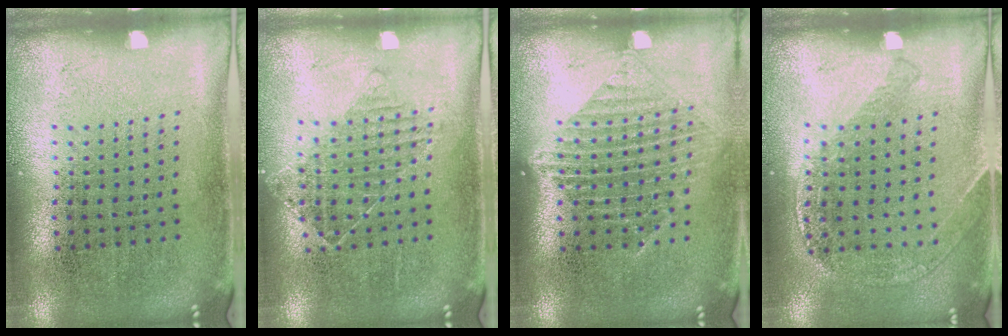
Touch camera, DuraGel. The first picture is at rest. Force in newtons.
{"total": 1.1, "press": 1.0, "slide": 0.4}
{"total": 1.4, "press": 1.3, "slide": 0.6}
{"total": 1.2, "press": 1.2, "slide": 0.1}